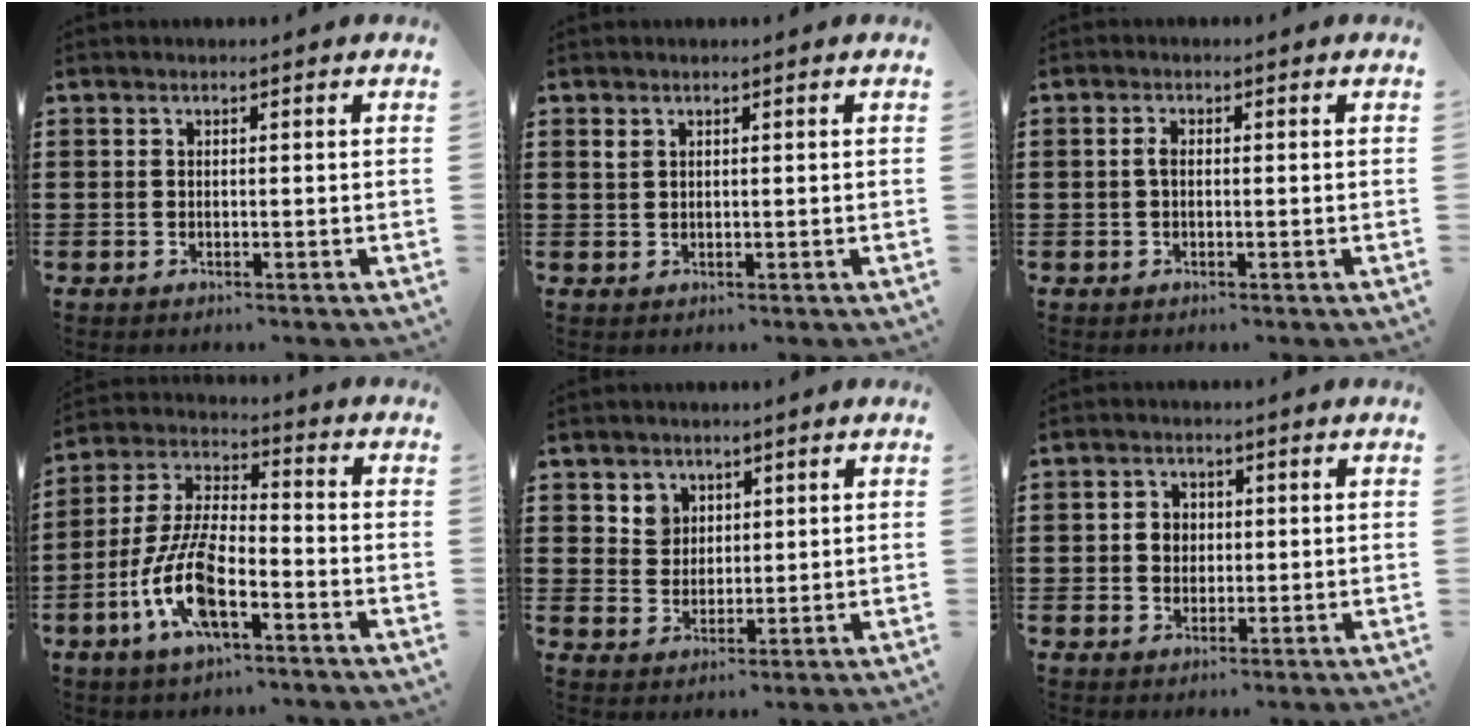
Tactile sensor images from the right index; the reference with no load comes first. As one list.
[{"total": 1.1, "force": [0.6, 0.7, 0.5], "torque": [-0.013, 0.004, 0.011]}, {"total": 1.6, "force": [-0.1, 0.7, 1.4], "torque": [-0.028, 0.002, -0.002]}, {"total": 10.6, "force": [-4.6, 4.0, 8.7], "torque": [-0.203, -0.003, -0.090]}, {"total": 3.8, "force": [2.2, 3.0, 0.4], "torque": [-0.014, 0.009, 0.040]}, {"total": 2.6, "force": [0.0, 2.4, 1.0], "torque": [-0.028, 0.010, -0.004]}]